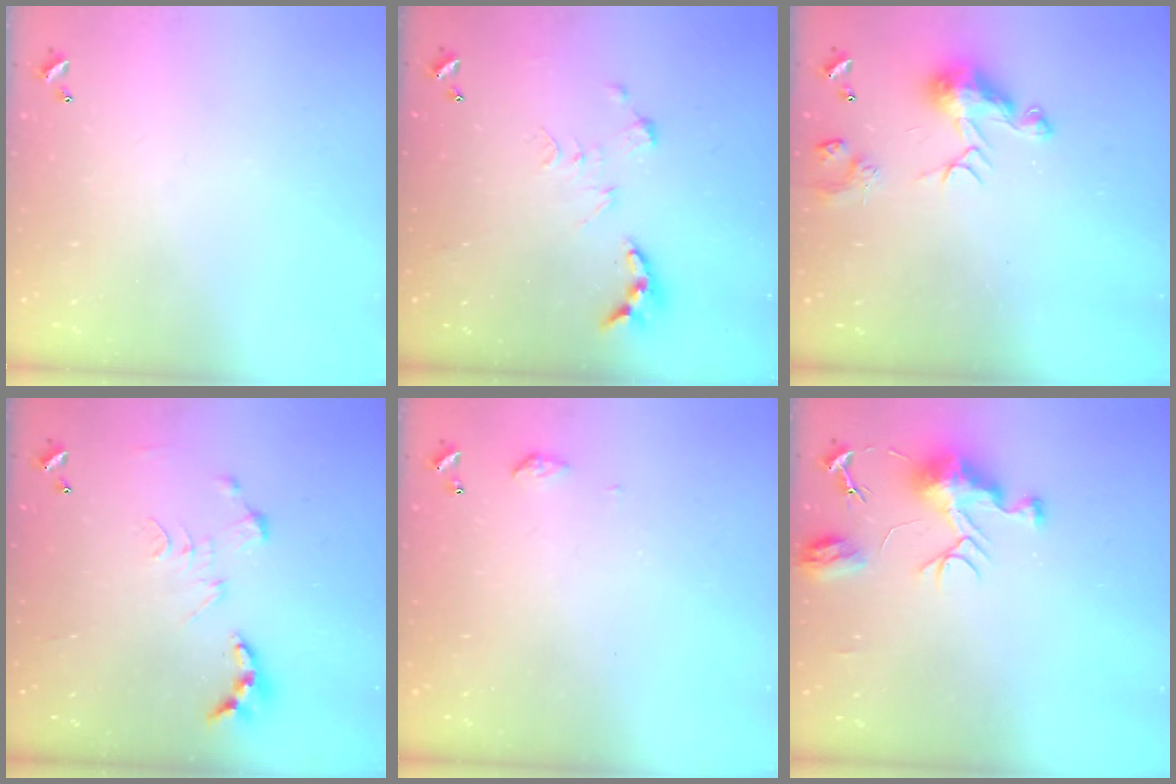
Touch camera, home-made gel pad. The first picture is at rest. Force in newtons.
{"total": 0.0}
{"total": 7.8, "press": 7.7, "slide": 0.7}
{"total": 0.0}
{"total": 4.6, "press": 4.5, "slide": 0.6}
{"total": 9.1, "press": 9.1, "slide": 0.7}